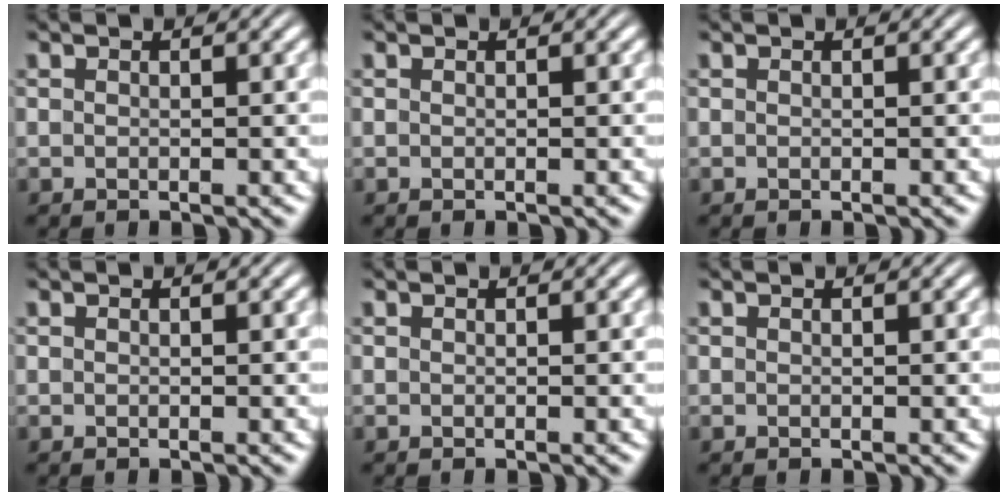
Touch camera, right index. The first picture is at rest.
{"total": 0.0}
{"total": 0.0}
{"total": 0.0}
{"total": 0.0}
{"total": 0.0}